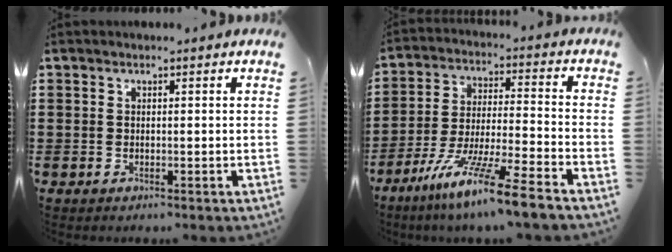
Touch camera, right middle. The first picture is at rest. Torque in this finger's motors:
{"motor_torque": [2.14, 0.00, 0.66, 0.21]}